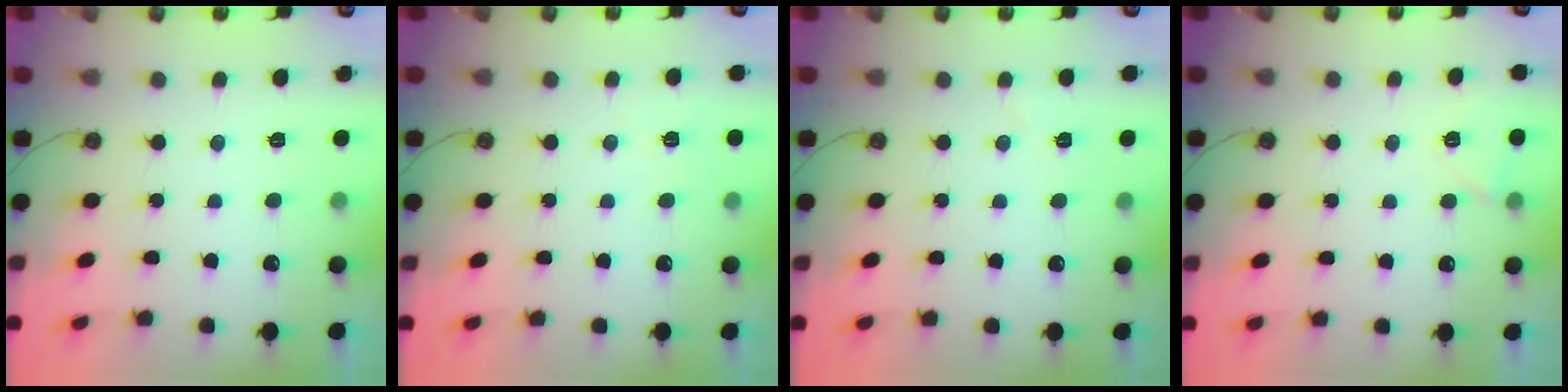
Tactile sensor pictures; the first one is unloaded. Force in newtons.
{"total": 4.5, "press": 3.8, "slide": 2.5}
{"total": 2.9, "press": 2.7, "slide": 1.2}
{"total": 3.7, "press": 3.1, "slide": 2.1}